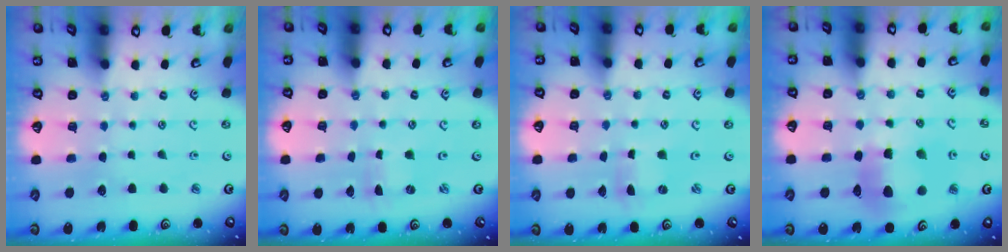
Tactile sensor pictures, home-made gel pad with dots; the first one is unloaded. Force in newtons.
{"total": 0.0}
{"total": 0.8, "press": 0.8, "slide": 0.1}
{"total": 11.2, "press": 11.1, "slide": 0.7}